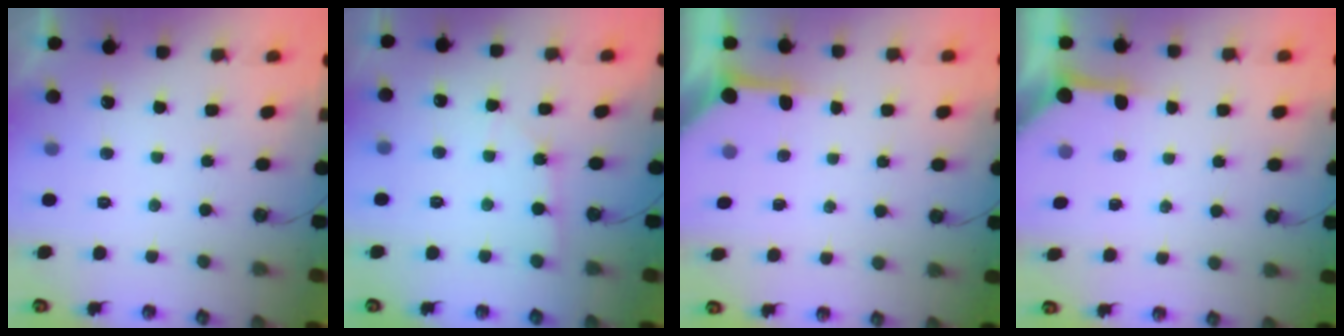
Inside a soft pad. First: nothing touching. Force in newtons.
{"total": 2.4, "press": 2.4, "slide": 0.2}
{"total": 3.8, "press": 3.8, "slide": 0.4}
{"total": 4.0, "press": 4.0, "slide": 0.5}